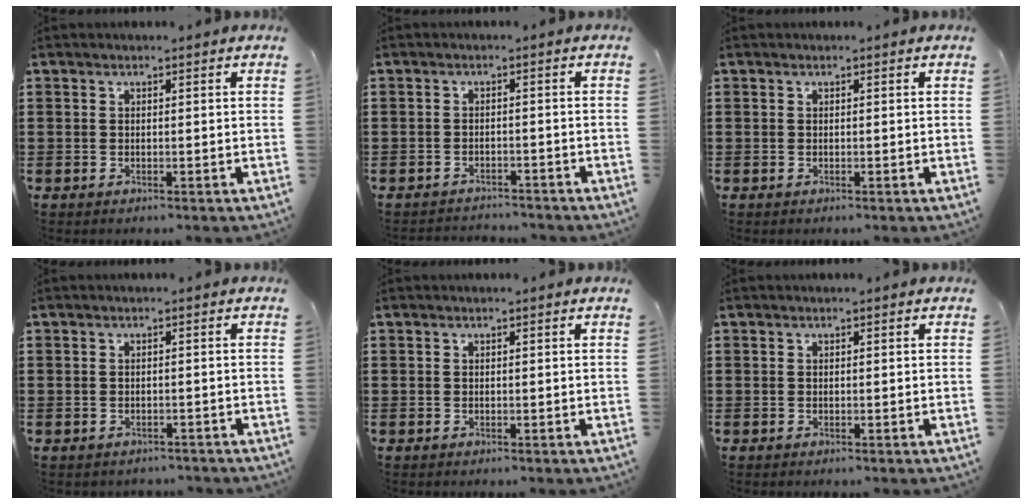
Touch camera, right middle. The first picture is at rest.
{"total": 1.8, "force": [-1.8, 0.2, 0.0], "torque": [-0.007, 0.000, -0.040]}
{"total": 0.0}
{"total": 0.7, "force": [-0.7, 0.2, 0.0], "torque": [-0.002, 0.000, -0.015]}
{"total": 0.0}
{"total": 0.0}